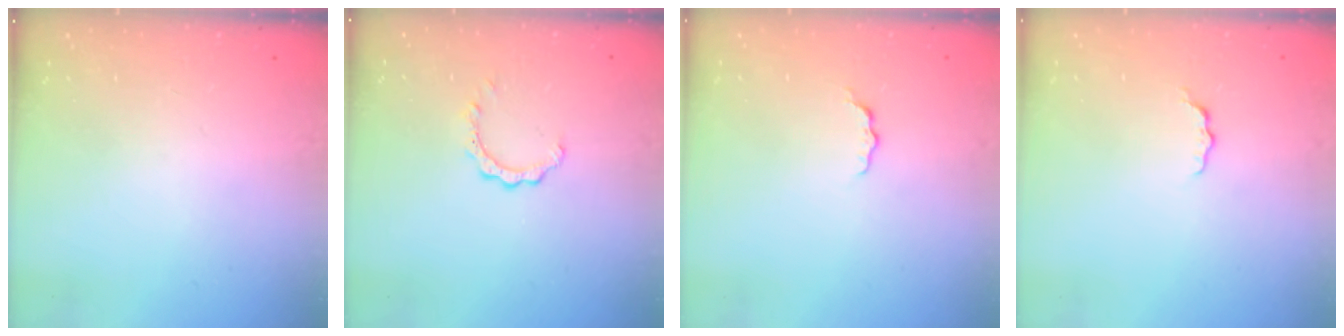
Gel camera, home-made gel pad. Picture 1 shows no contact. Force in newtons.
{"total": 2.2, "press": 2.1, "slide": 0.3}
{"total": 3.1, "press": 3.1, "slide": 0.2}
{"total": 3.1, "press": 3.1, "slide": 0.2}